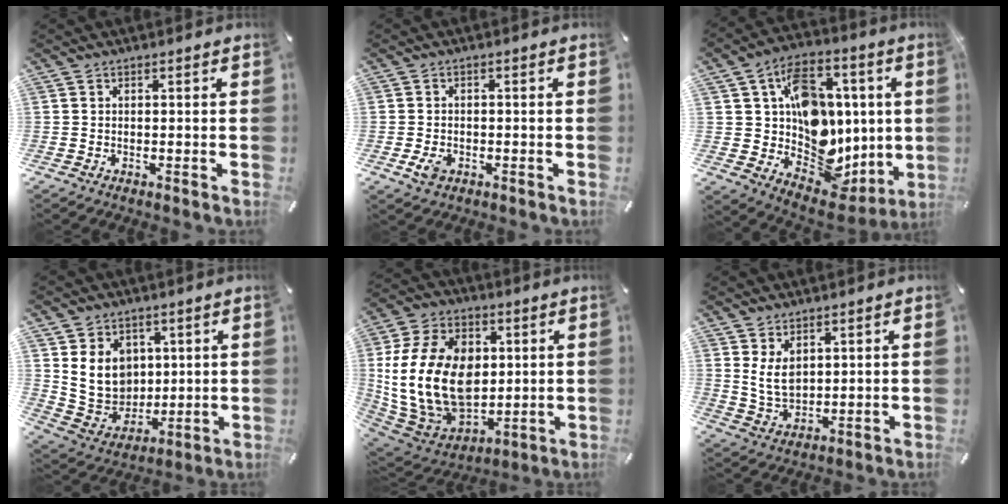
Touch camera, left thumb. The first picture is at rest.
{"total": 3.3, "force": [-1.1, 2.3, 2.0], "torque": [-0.049, 0.000, -0.022]}
{"total": 16.6, "force": [1.8, 13.5, 9.5], "torque": [-0.131, -0.021, 0.051]}
{"total": 12.4, "force": [3.7, 10.9, 4.6], "torque": [-0.099, -0.023, 0.078]}
{"total": 22.8, "force": [1.2, 16.6, 15.6], "torque": [-0.319, -0.004, 0.028]}
{"total": 6.4, "force": [2.7, 4.5, 3.6], "torque": [-0.093, -0.010, 0.046]}